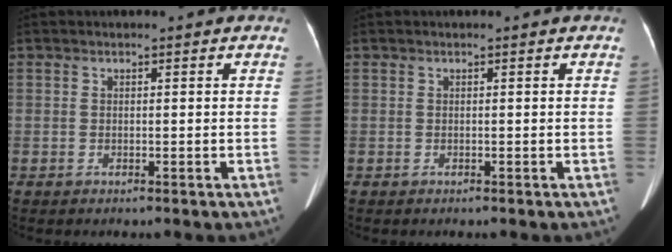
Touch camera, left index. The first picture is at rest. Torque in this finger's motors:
{"motor_torque": [-0.01, -0.14, 0.00, 0.00]}